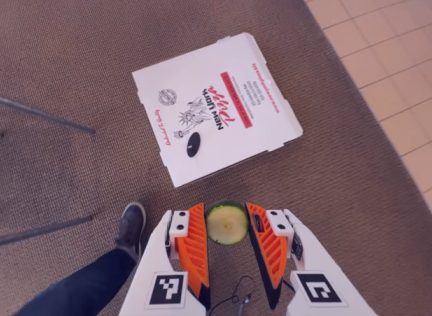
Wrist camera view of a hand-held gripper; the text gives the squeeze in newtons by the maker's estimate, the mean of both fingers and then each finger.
{"total": 7.2, "left": 7.2, "right": 7.2}